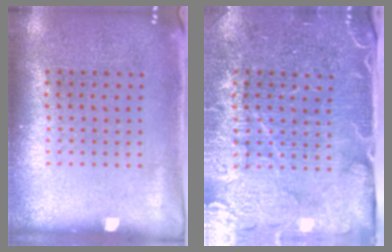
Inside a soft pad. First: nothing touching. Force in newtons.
{"total": 4.5, "press": 3.9, "slide": 2.2}